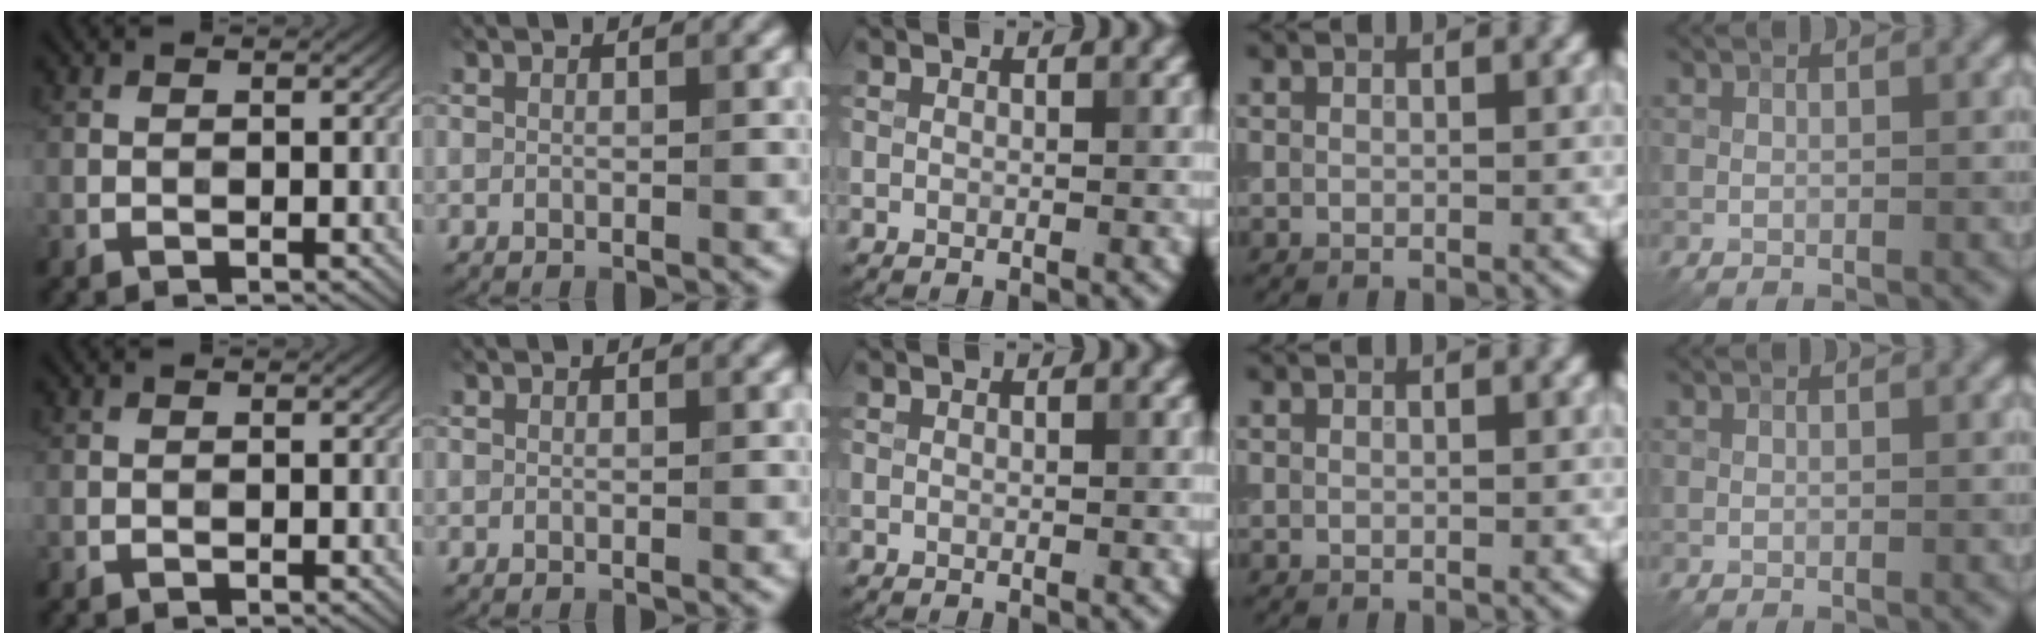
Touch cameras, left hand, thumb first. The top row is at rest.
{}